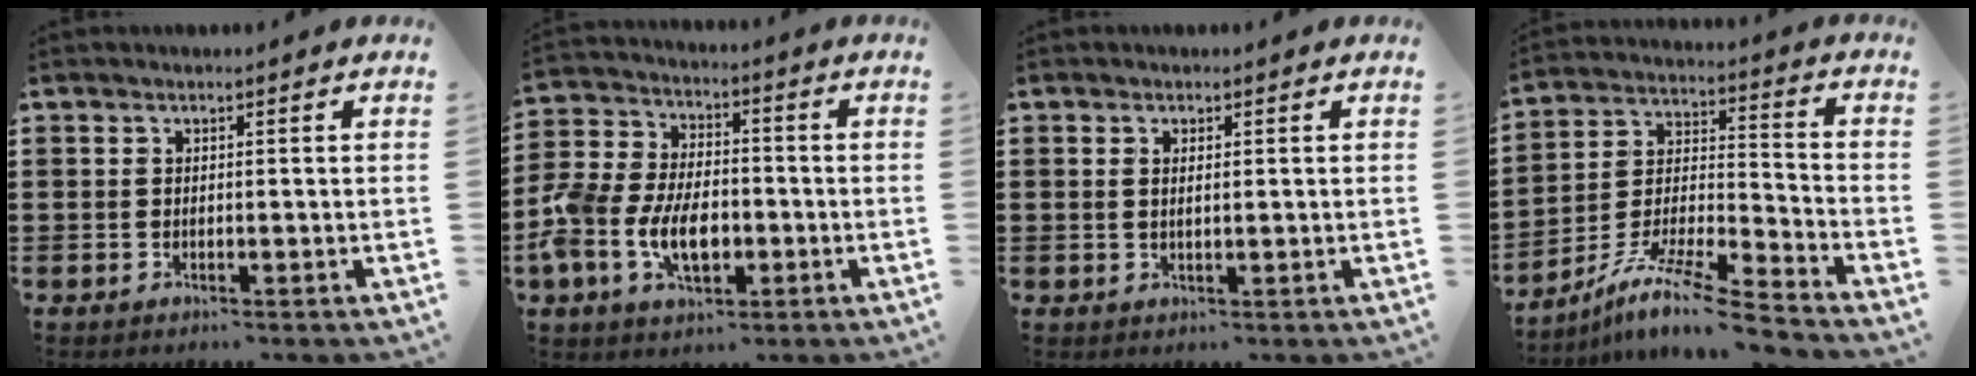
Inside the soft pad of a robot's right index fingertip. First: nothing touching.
{"total": 9.5, "force": [-3.1, 6.0, 6.7], "torque": [-0.172, -0.001, -0.064]}
{"total": 1.1, "force": [0.3, 0.4, 0.9], "torque": [-0.019, 0.003, 0.006]}
{"total": 10.5, "force": [-8.8, 0.8, 5.8], "torque": [-0.112, 0.011, -0.178]}